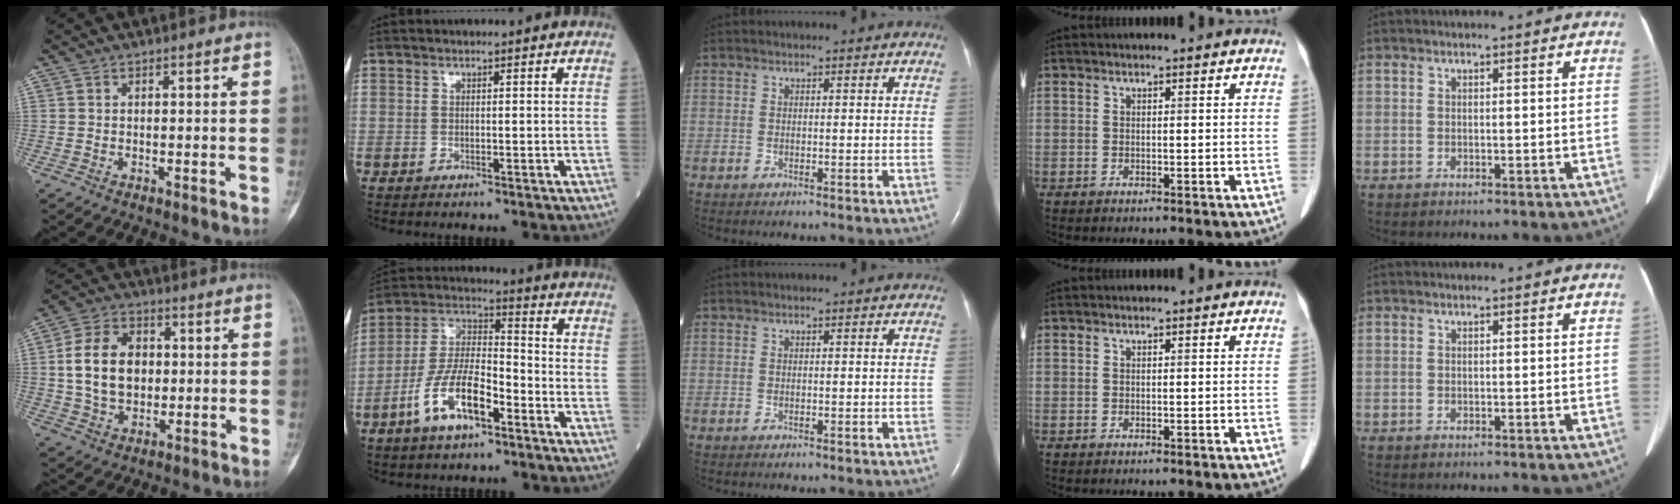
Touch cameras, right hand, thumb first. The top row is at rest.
{"thumb": {"total": 12.4, "force": [0.8, 9.0, 8.4], "torque": [-0.130, 0.009, 0.016]}, "index": {"total": 11.8, "force": [-5.9, 4.0, 9.3], "torque": [-0.197, 0.006, -0.113]}}